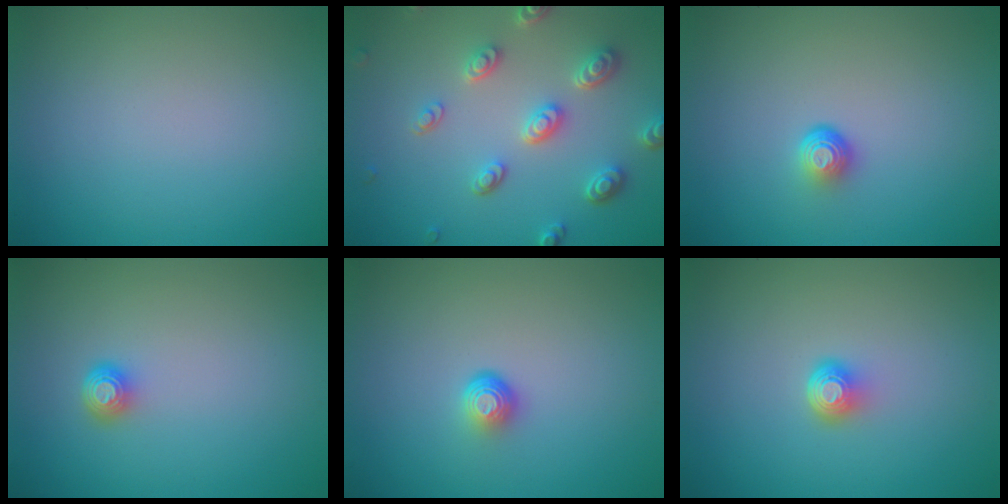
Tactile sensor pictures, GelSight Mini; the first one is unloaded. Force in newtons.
{"total": 4.5, "press": 3.6, "slide": 2.7}
{"total": 1.7, "press": 1.0, "slide": 1.4}
{"total": 1.5, "press": 1.2, "slide": 0.9}
{"total": 1.8, "press": 1.1, "slide": 1.4}
{"total": 1.9, "press": 1.3, "slide": 1.4}